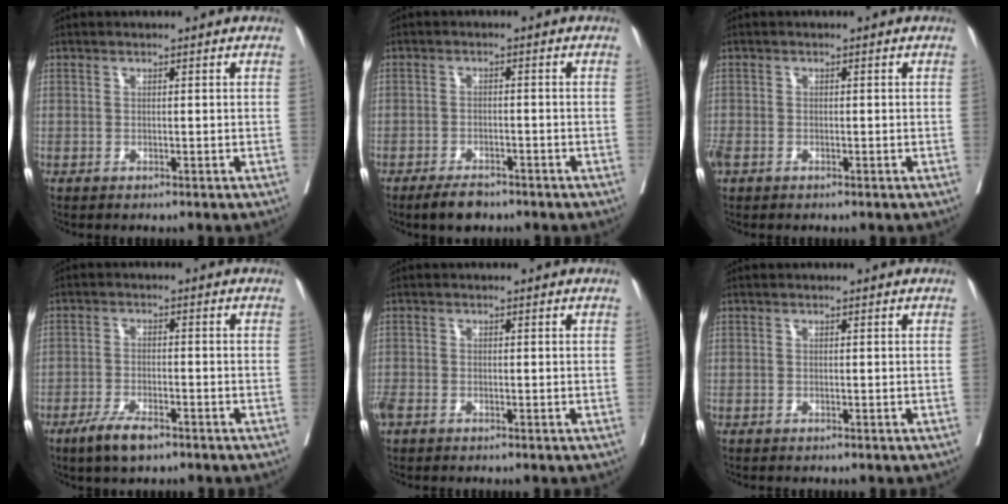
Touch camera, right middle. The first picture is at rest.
{"total": 3.8, "force": [-3.0, 1.4, 1.9], "torque": [-0.034, -0.002, -0.048]}
{"total": 2.3, "force": [-1.3, 1.5, 1.3], "torque": [-0.039, -0.005, -0.024]}
{"total": 5.2, "force": [-3.6, 1.3, 3.5], "torque": [-0.072, -0.006, -0.062]}
{"total": 2.5, "force": [-1.5, 1.4, 1.4], "torque": [-0.040, -0.006, -0.029]}
{"total": 0.0}